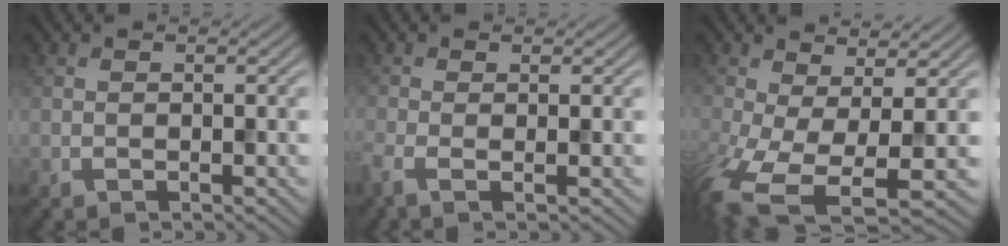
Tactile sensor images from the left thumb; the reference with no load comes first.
{"total": 2.3, "force": [-0.9, 0.7, 2.0], "torque": [-0.045, -0.008, -0.020]}
{"total": 9.8, "force": [-3.3, 4.3, 8.2], "torque": [-0.193, -0.037, -0.046]}